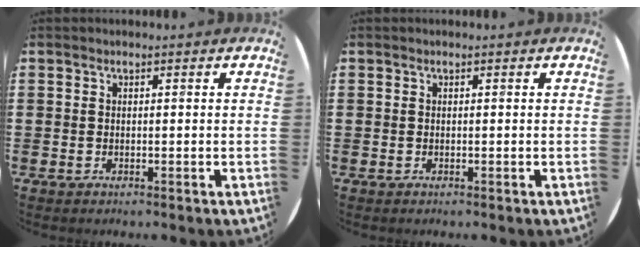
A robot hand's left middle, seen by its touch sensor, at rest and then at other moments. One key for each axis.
{"total": 0.0}